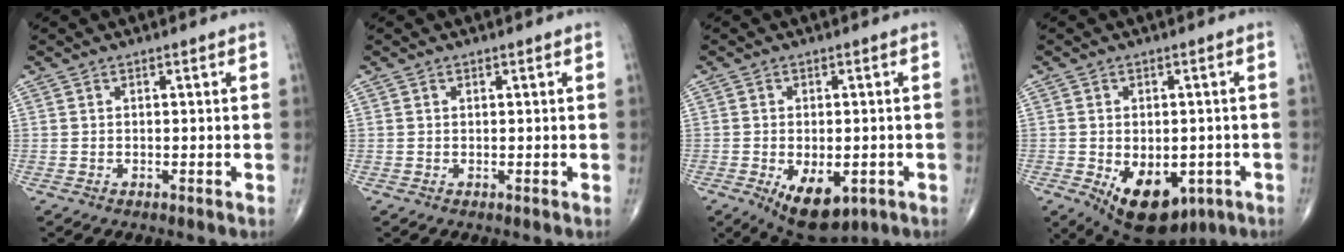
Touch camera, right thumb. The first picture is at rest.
{"total": 0.0}
{"total": 10.0, "force": [-3.7, 5.3, 7.6], "torque": [-0.106, -0.004, -0.044]}
{"total": 13.7, "force": [-5.1, 8.2, 9.6], "torque": [-0.127, -0.002, -0.057]}